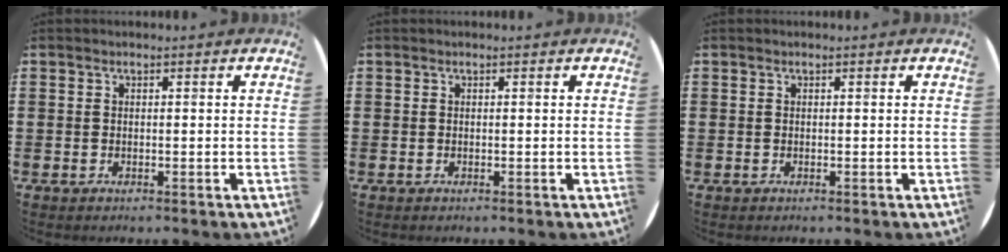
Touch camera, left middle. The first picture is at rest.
{"total": 0.0}
{"total": 0.0}